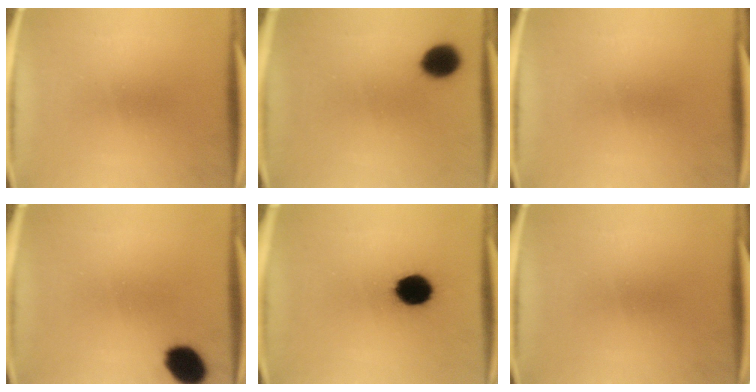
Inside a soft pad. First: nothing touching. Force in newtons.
{"total": 7.2}
{"total": 0.0}
{"total": 8.8}
{"total": 10.5}
{"total": 0.0}